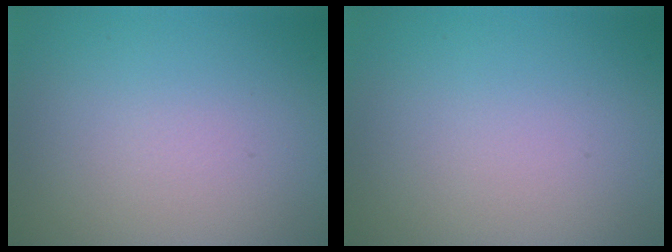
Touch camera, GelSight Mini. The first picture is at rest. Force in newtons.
{"total": 0.0}